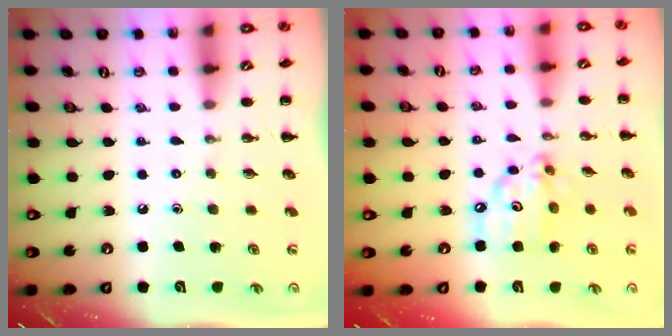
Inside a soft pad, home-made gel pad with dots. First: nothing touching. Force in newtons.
{"total": 9.8, "press": 9.7, "slide": 1.4}